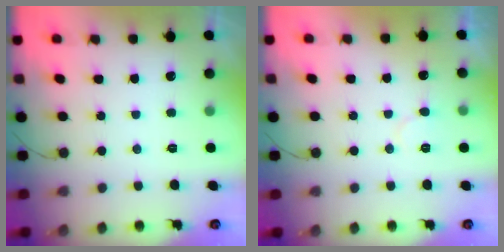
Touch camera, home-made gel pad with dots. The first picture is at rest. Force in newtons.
{"total": 5.5, "press": 5.5, "slide": 0.4}